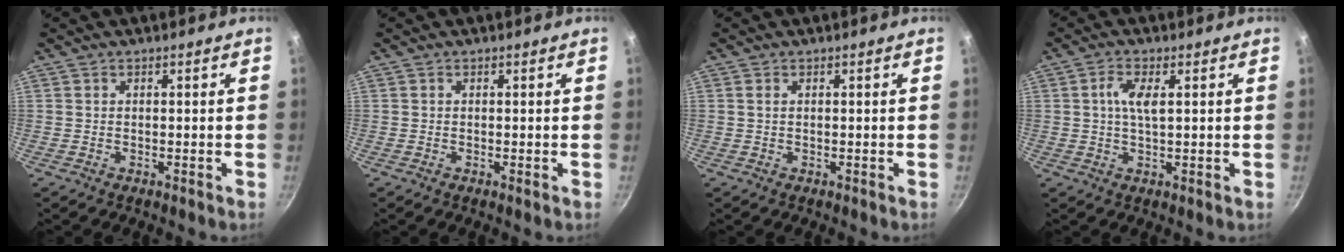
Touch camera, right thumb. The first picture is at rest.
{"total": 0.0}
{"total": 0.5, "force": [0.2, 0.2, 0.4], "torque": [-0.008, 0.001, 0.003]}
{"total": 4.3, "force": [1.0, 1.5, 3.9], "torque": [-0.078, 0.004, 0.017]}